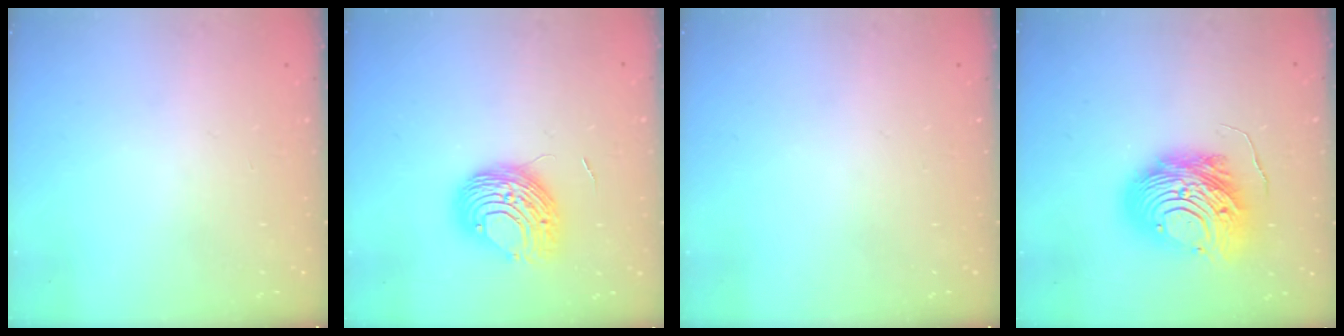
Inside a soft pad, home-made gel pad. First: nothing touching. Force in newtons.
{"total": 9.5, "press": 9.5, "slide": 0.7}
{"total": 0.0}
{"total": 14.9, "press": 14.8, "slide": 1.4}